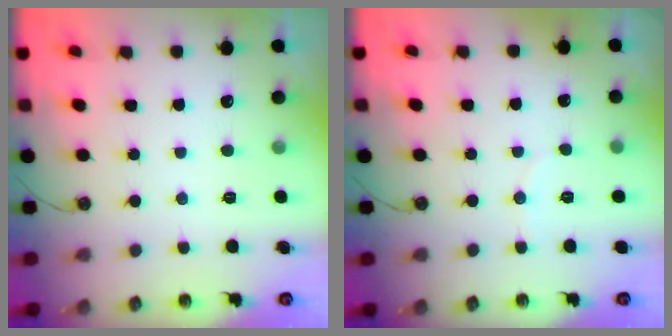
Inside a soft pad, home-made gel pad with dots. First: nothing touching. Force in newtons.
{"total": 2.4, "press": 2.4, "slide": 0.2}